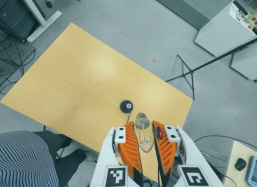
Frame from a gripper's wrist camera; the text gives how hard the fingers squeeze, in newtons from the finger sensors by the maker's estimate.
{"total": 21.9, "left": 26.9, "right": 16.9}